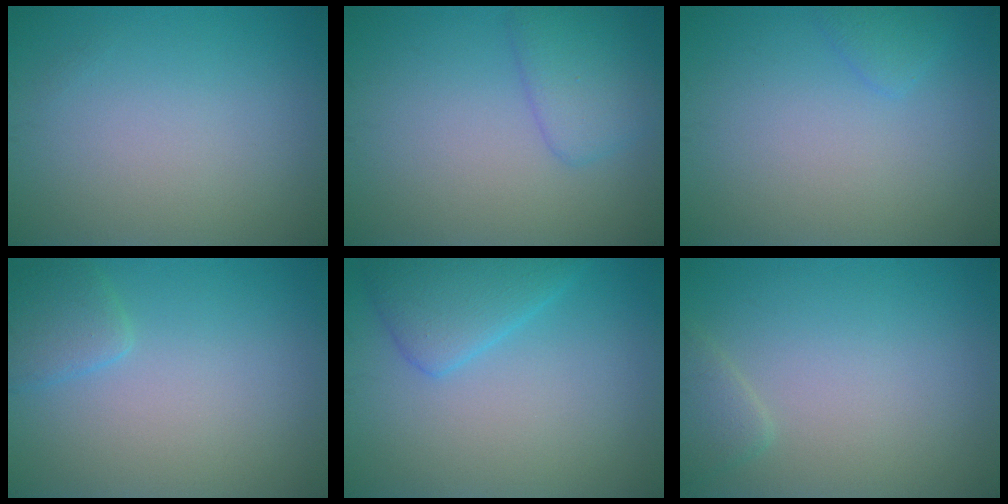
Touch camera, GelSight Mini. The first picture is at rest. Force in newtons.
{"total": 2.9, "press": 2.9, "slide": 0.1}
{"total": 1.1, "press": 1.1, "slide": 0.0}
{"total": 2.0, "press": 2.0, "slide": 0.1}
{"total": 3.8, "press": 3.8, "slide": 0.3}
{"total": 1.5, "press": 1.5, "slide": 0.1}